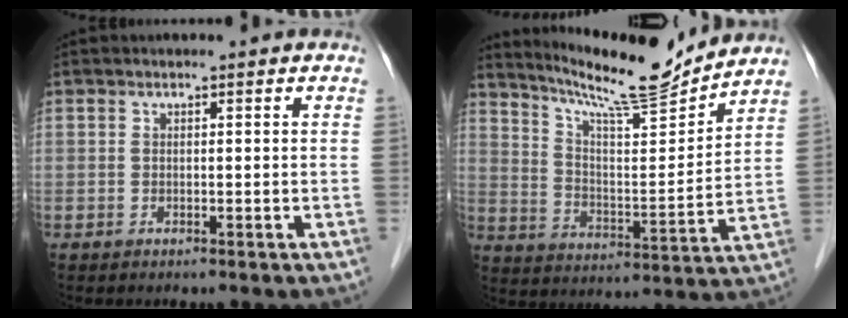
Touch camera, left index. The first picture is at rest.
{"total": 14.6, "force": [13.6, -0.3, 5.2], "torque": [-0.098, -0.010, 0.224]}